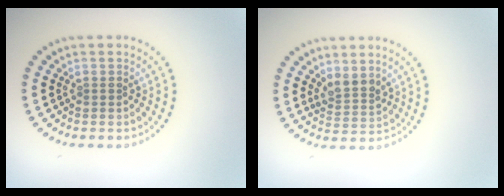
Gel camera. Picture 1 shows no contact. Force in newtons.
{"total": 2.1, "press": 1.8, "slide": 1.1}